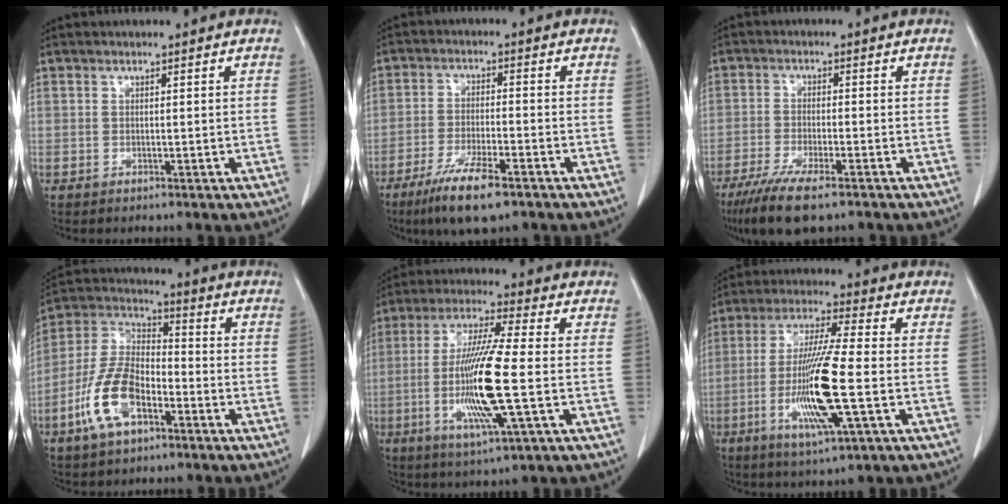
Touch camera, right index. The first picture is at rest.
{"total": 9.2, "force": [-6.1, 1.4, 6.8], "torque": [-0.125, -0.019, -0.103]}
{"total": 9.4, "force": [-6.7, 1.4, 6.5], "torque": [-0.110, -0.022, -0.108]}
{"total": 12.1, "force": [-5.4, 5.7, 9.1], "torque": [-0.211, 0.010, -0.105]}
{"total": 14.4, "force": [-2.4, 0.5, 14.2], "torque": [-0.285, -0.015, -0.050]}
{"total": 13.7, "force": [-3.1, 0.3, 13.3], "torque": [-0.267, -0.018, -0.062]}